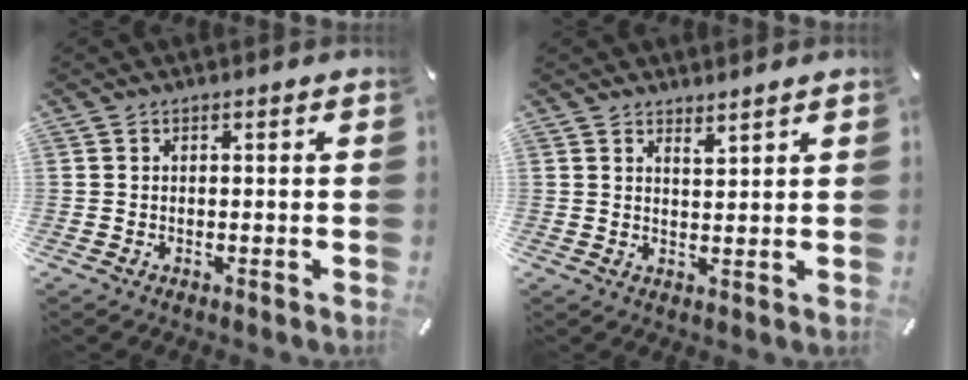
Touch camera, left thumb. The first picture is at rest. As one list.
[{"total": 2.4, "force": [2.4, -0.1, 0.1], "torque": [-0.004, -0.012, 0.045]}]